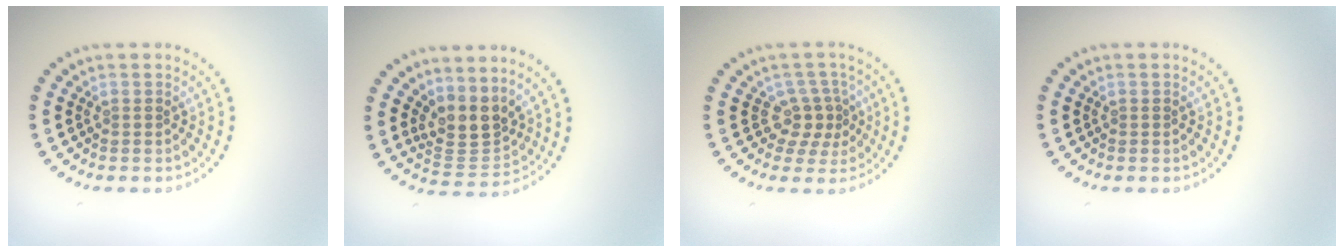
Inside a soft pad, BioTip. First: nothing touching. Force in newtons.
{"total": 3.5, "press": 2.7, "slide": 2.2}
{"total": 2.5, "press": 1.8, "slide": 1.7}
{"total": 0.0}